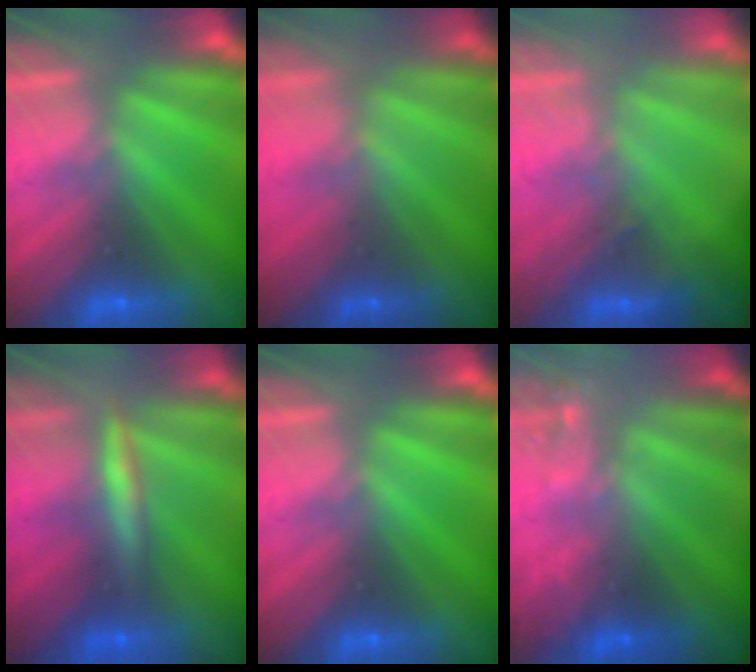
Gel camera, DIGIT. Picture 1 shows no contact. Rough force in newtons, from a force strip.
{"total": 1.4}
{"total": 2.7}
{"total": 2.6}
{"total": 0.0}
{"total": 2.2}